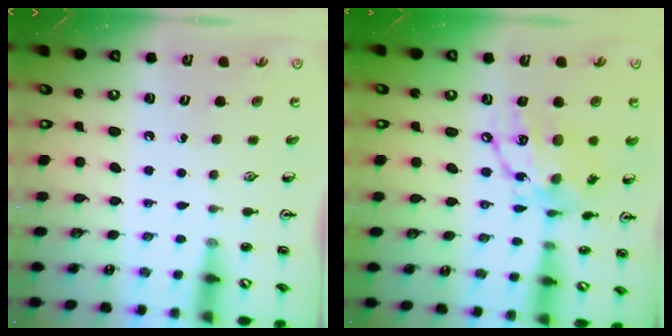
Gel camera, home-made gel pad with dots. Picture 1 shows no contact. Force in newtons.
{"total": 14.9, "press": 14.9, "slide": 1.1}